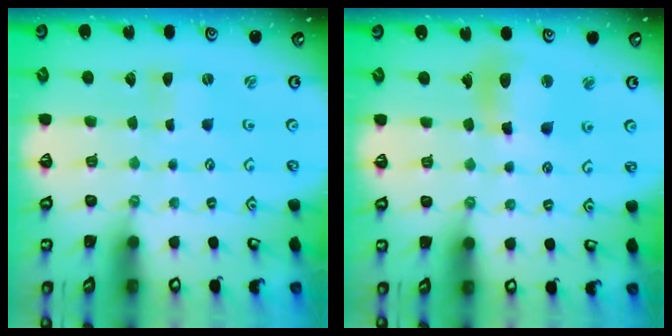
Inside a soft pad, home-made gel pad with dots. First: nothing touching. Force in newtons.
{"total": 12.1, "press": 11.9, "slide": 2.0}